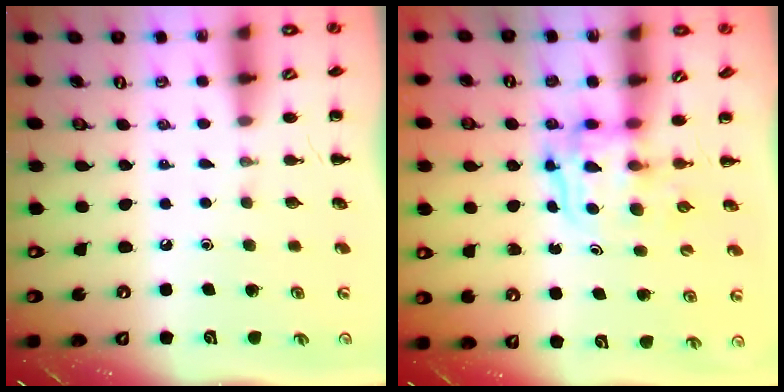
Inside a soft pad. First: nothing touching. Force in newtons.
{"total": 3.4, "press": 3.4, "slide": 0.3}